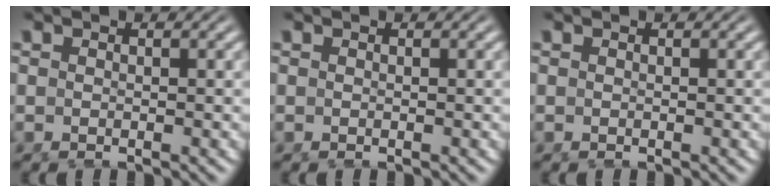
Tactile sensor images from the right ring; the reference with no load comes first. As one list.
[{"total": 0.0}, {"total": 0.0}]